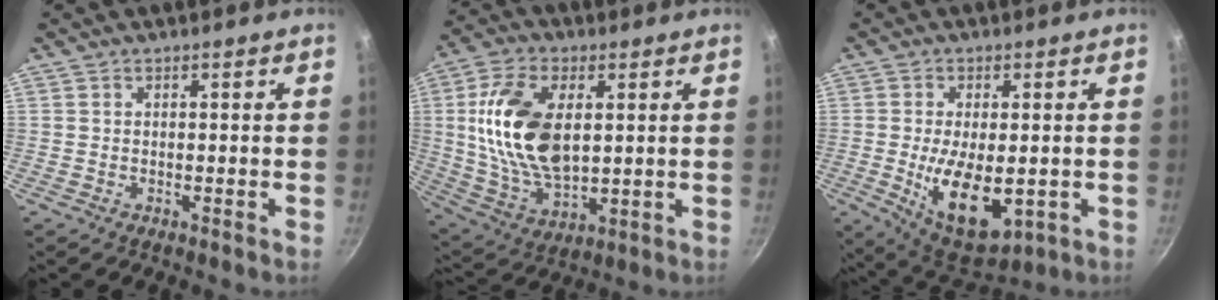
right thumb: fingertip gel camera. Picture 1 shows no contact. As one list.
[{"total": 18.5, "force": [3.0, 10.2, 15.1], "torque": [-0.287, -0.011, 0.062]}, {"total": 13.0, "force": [-2.3, 6.5, 11.0], "torque": [-0.173, -0.018, -0.017]}]